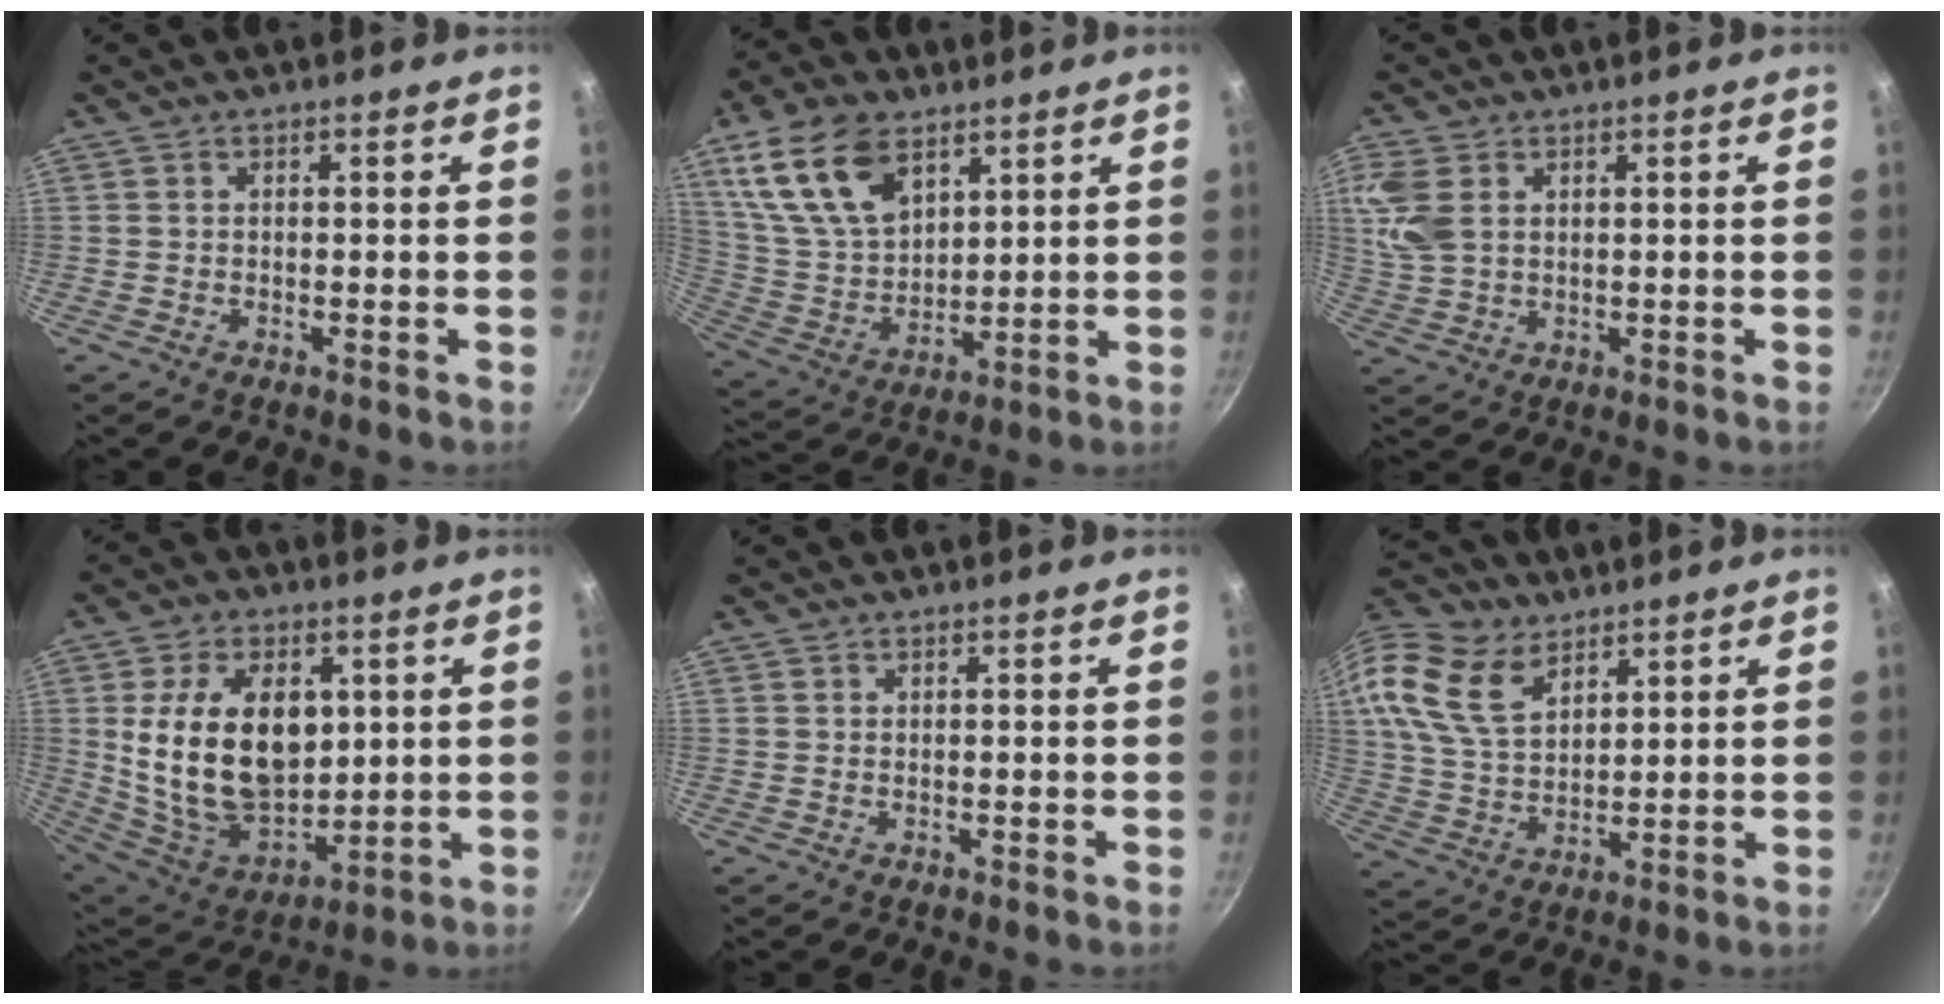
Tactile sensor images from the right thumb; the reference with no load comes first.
{"total": 17.2, "force": [9.1, 10.2, 10.5], "torque": [-0.177, -0.033, 0.186]}
{"total": 8.0, "force": [2.6, 5.4, 5.3], "torque": [-0.114, -0.002, 0.055]}
{"total": 21.1, "force": [3.5, 13.6, 15.8], "torque": [-0.254, -0.026, 0.079]}
{"total": 0.0}
{"total": 17.4, "force": [9.3, 10.9, 9.9], "torque": [-0.193, -0.021, 0.179]}